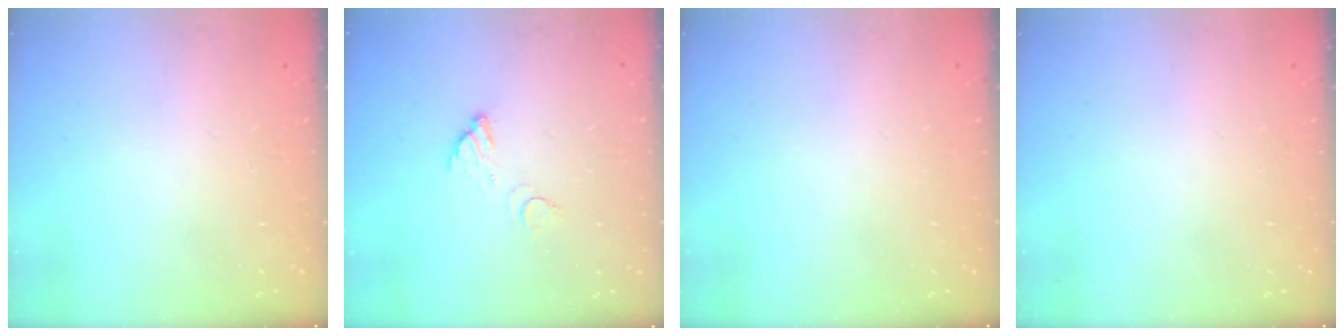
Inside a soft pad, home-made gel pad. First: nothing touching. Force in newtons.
{"total": 3.5, "press": 3.5, "slide": 0.2}
{"total": 0.0}
{"total": 0.0}